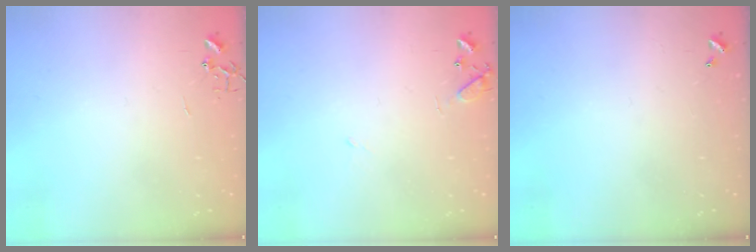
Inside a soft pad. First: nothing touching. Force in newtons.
{"total": 8.6, "press": 8.5, "slide": 1.1}
{"total": 0.0}